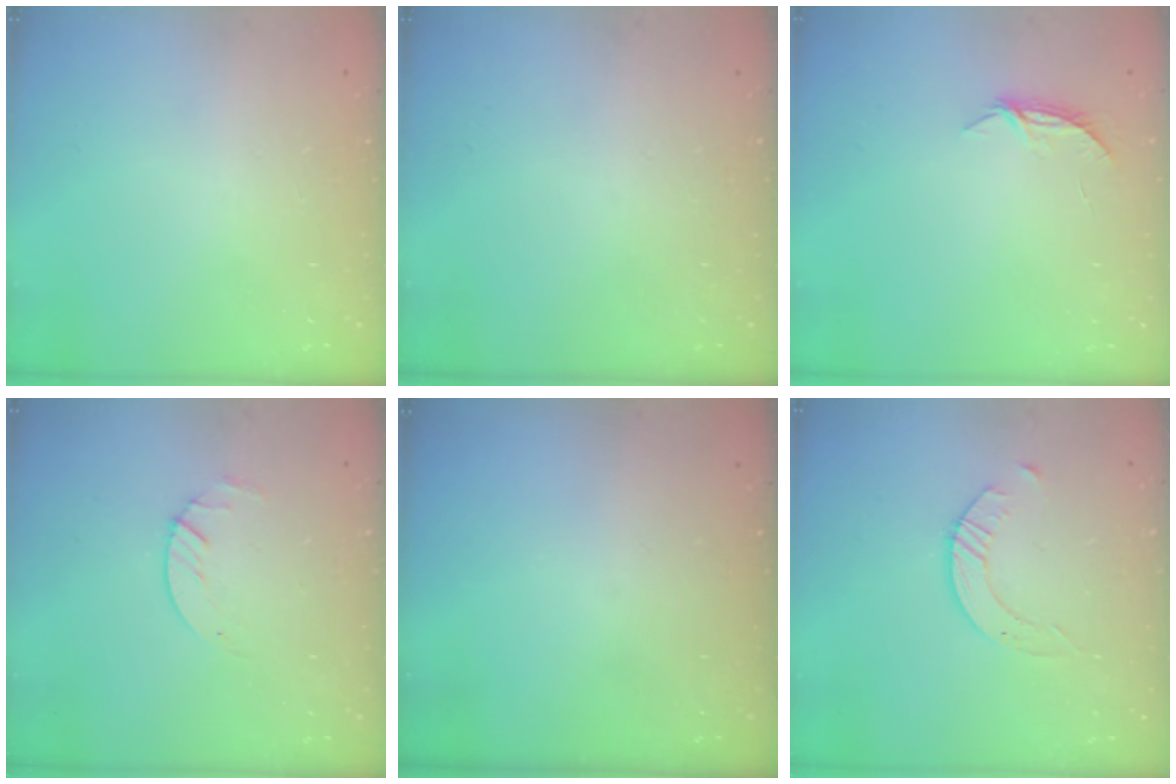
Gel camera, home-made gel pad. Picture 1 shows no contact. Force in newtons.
{"total": 0.0}
{"total": 5.2, "press": 5.2, "slide": 0.4}
{"total": 1.7, "press": 1.6, "slide": 0.2}
{"total": 0.0}
{"total": 2.6, "press": 2.6, "slide": 0.3}